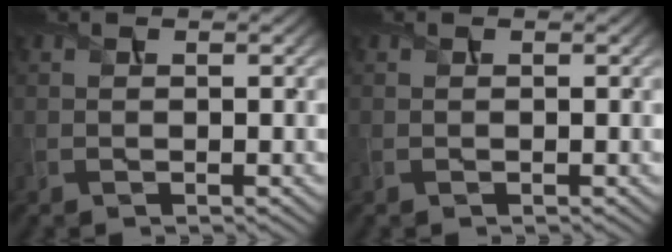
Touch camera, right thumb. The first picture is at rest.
{"total": 0.0}